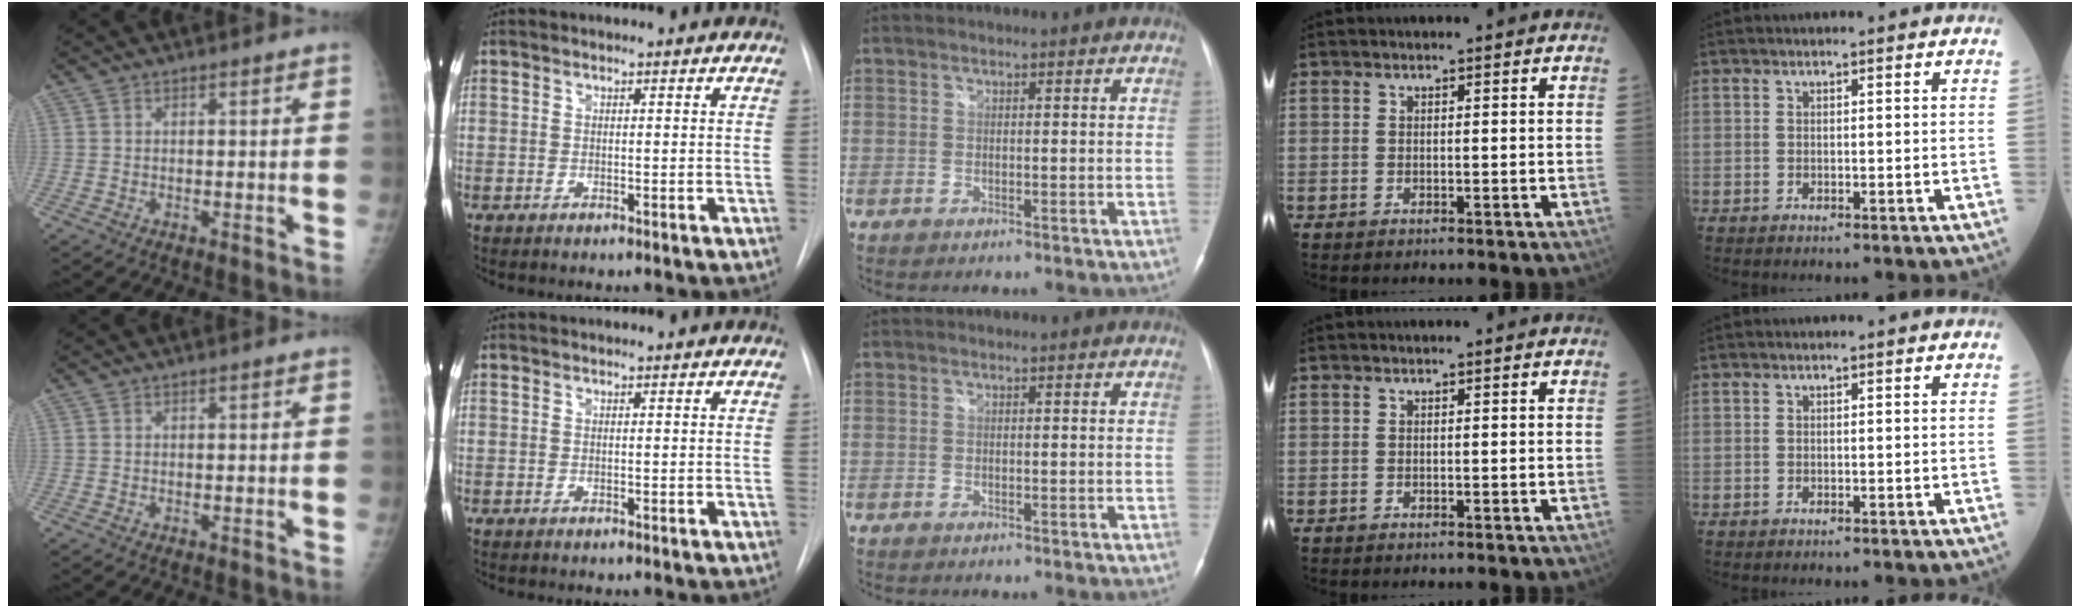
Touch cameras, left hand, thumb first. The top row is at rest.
{}